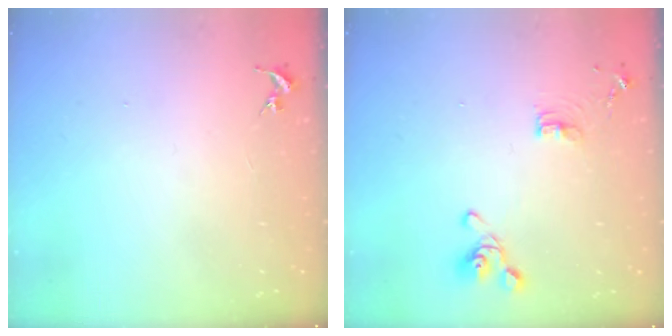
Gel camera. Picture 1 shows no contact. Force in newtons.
{"total": 9.9, "press": 9.7, "slide": 1.9}